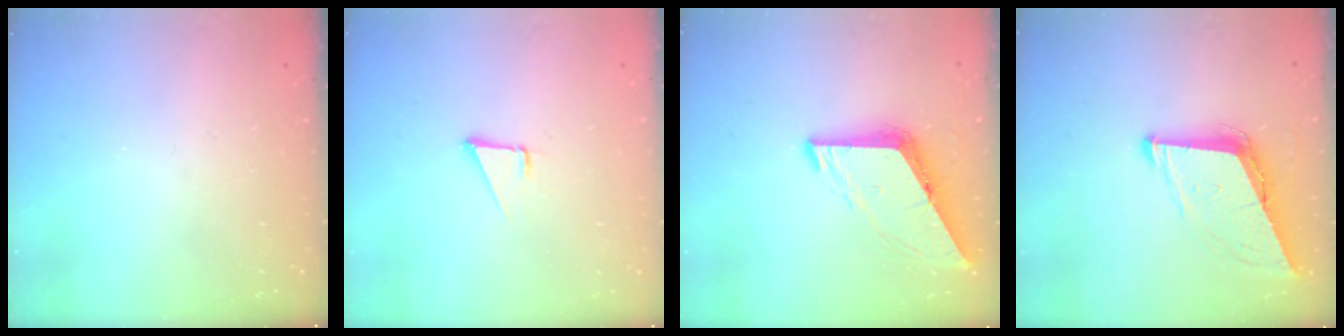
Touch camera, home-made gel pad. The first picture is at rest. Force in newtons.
{"total": 1.7, "press": 1.7, "slide": 0.1}
{"total": 7.8, "press": 7.8, "slide": 0.6}
{"total": 8.7, "press": 8.4, "slide": 2.4}